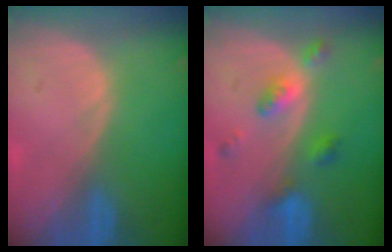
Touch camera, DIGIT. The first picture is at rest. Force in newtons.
{"total": 5.1, "press": 4.6, "slide": 2.2}